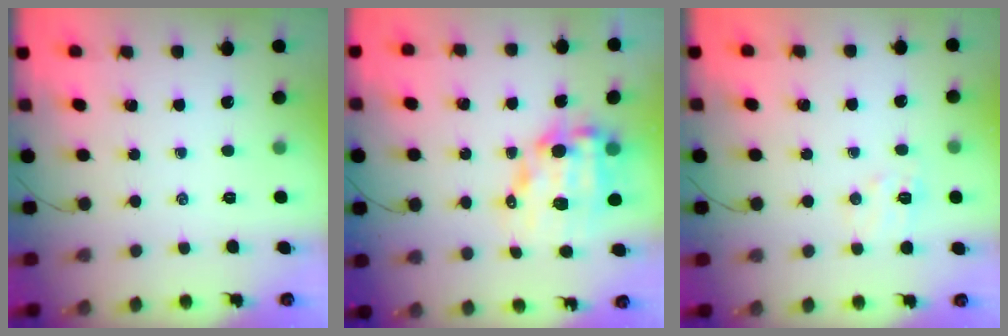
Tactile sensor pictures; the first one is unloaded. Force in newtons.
{"total": 12.1, "press": 11.7, "slide": 3.0}
{"total": 7.1, "press": 7.0, "slide": 1.1}